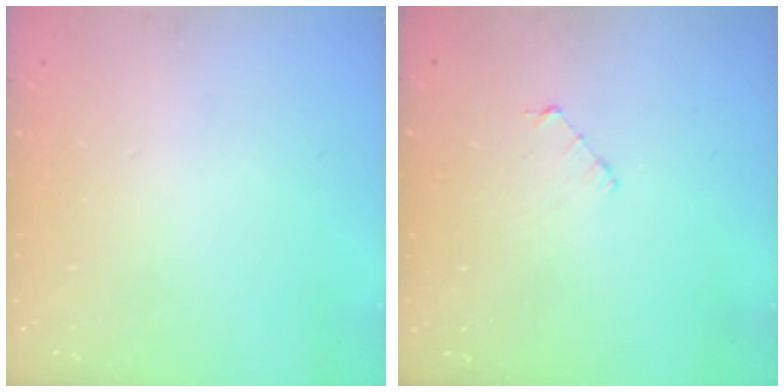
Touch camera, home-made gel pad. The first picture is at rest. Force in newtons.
{"total": 3.3, "press": 3.3, "slide": 0.3}